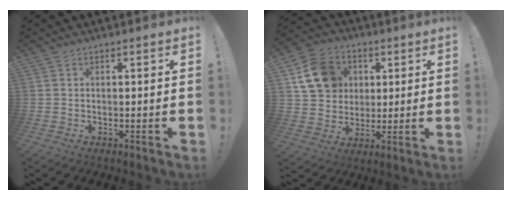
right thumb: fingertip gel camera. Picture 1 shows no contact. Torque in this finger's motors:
{"motor_torque": [0.62, 0.54, 0.24, -0.05, 0.02]}